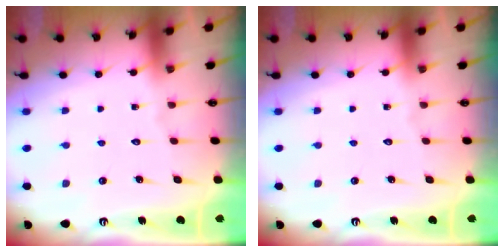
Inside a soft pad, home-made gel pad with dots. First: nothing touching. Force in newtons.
{"total": 0.0}